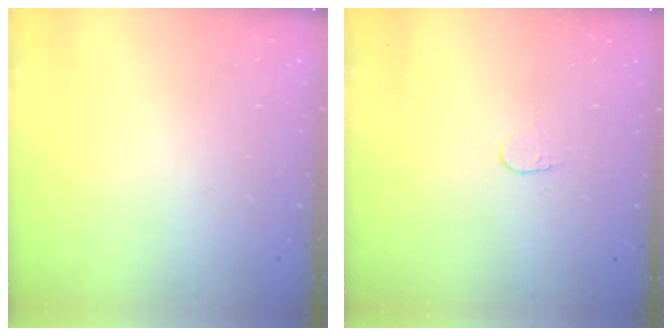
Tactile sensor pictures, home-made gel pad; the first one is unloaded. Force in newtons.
{"total": 3.7, "press": 3.7, "slide": 0.3}